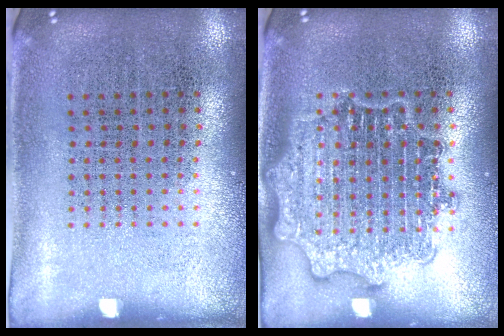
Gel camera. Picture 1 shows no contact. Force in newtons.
{"total": 2.7, "press": 2.7, "slide": 0.4}